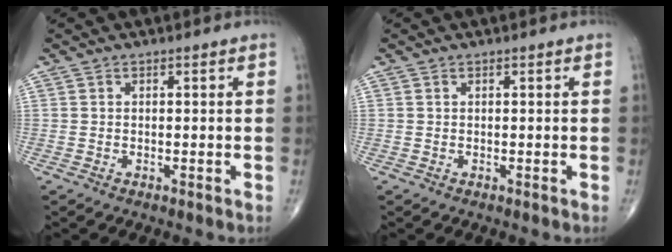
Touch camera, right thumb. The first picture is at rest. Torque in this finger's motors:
{"motor_torque": [0.28, -0.48, -0.21, -0.32, -0.01]}